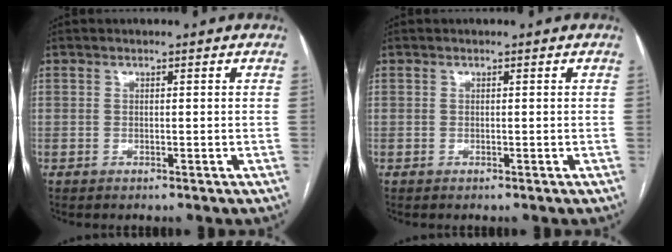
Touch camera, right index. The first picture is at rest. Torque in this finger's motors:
{"motor_torque": [0.04, 0.04, -0.01, 0.00]}